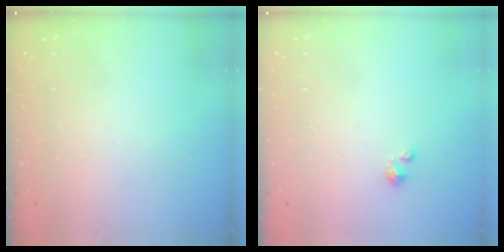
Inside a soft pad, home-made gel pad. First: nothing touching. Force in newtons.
{"total": 1.2, "press": 1.1, "slide": 0.1}